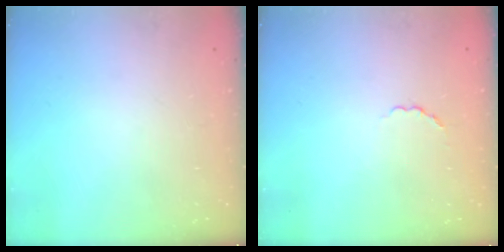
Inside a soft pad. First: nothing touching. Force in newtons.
{"total": 2.4, "press": 2.2, "slide": 1.0}